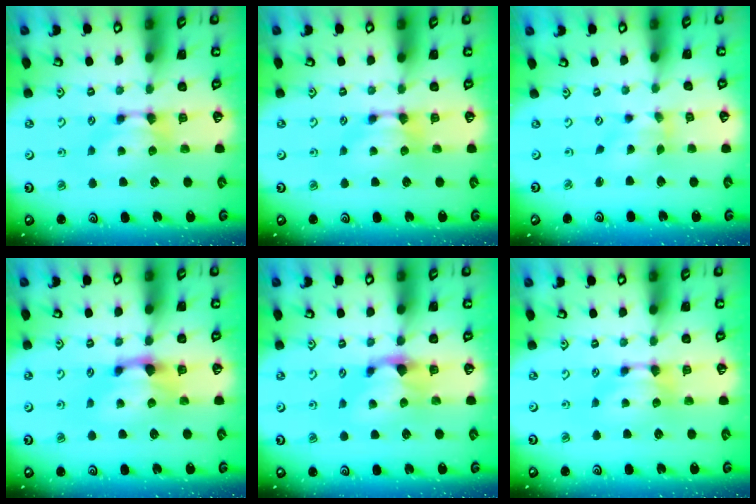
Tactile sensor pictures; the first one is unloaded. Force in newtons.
{"total": 0.0}
{"total": 1.3, "press": 0.3, "slide": 1.2}
{"total": 1.6, "press": 1.0, "slide": 1.3}
{"total": 1.1, "press": 0.3, "slide": 1.1}
{"total": 0.0}